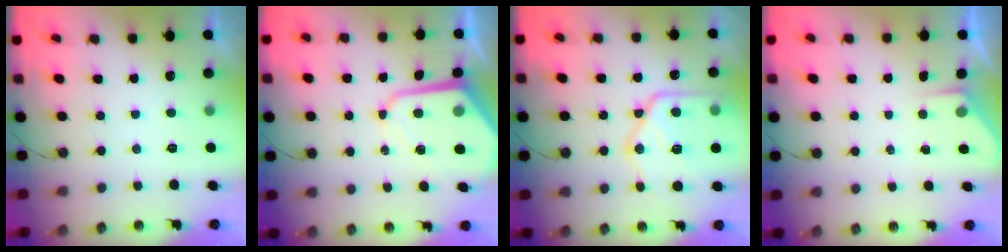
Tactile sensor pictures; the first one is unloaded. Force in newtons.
{"total": 10.4, "press": 10.4, "slide": 0.8}
{"total": 17.6, "press": 17.6, "slide": 1.7}
{"total": 2.4, "press": 2.3, "slide": 0.4}